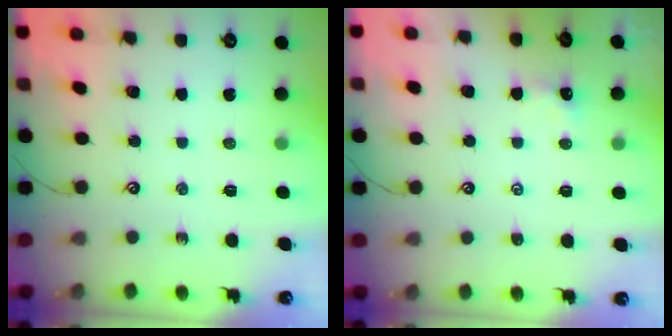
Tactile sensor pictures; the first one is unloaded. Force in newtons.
{"total": 1.4, "press": 1.4, "slide": 0.2}